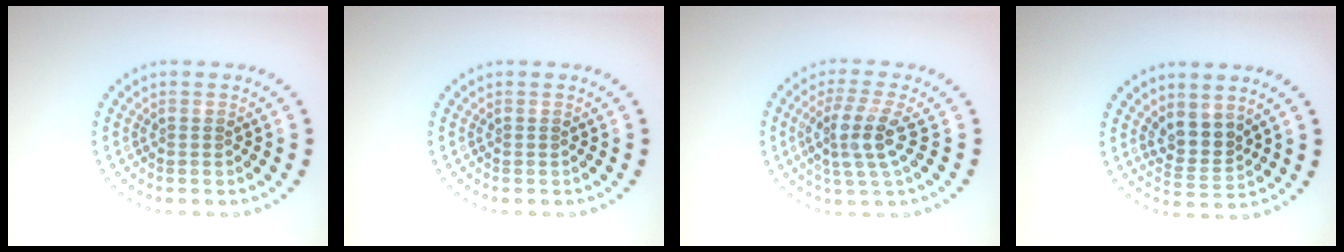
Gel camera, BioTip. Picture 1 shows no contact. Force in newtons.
{"total": 0.0}
{"total": 3.6, "press": 2.9, "slide": 2.1}
{"total": 2.7, "press": 2.2, "slide": 1.5}